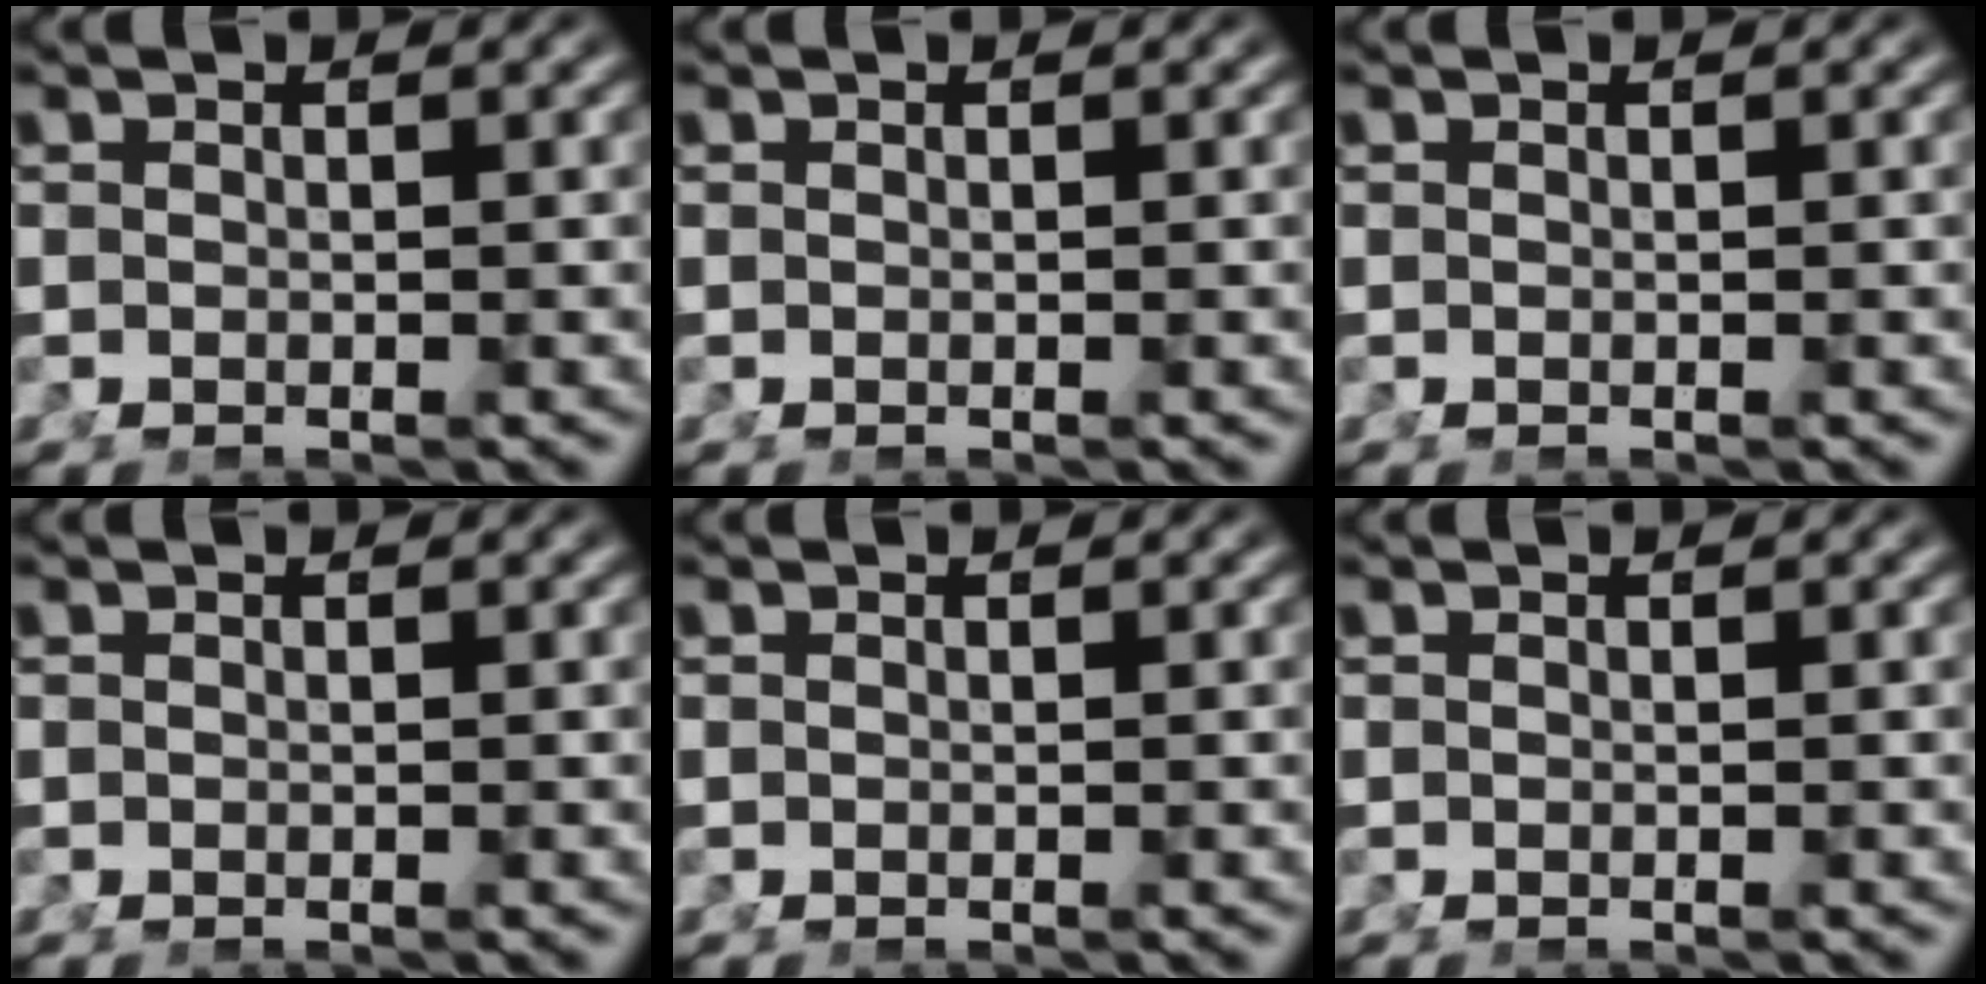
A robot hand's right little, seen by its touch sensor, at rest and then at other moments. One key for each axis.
{"total": 0.0}
{"total": 0.0}
{"total": 0.0}
{"total": 0.0}
{"total": 0.0}